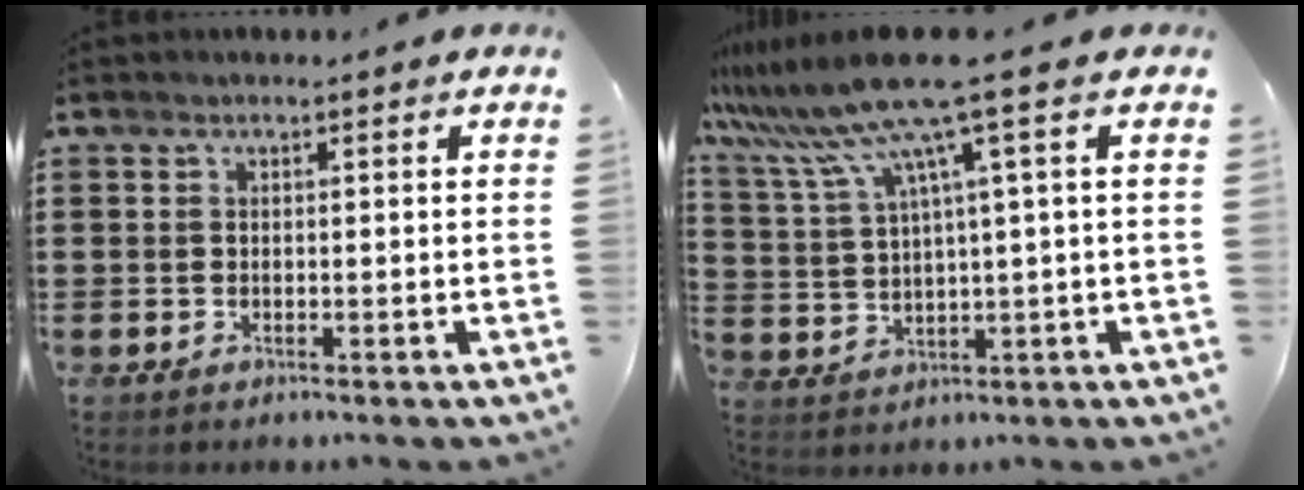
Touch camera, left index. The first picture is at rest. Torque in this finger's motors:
{"motor_torque": [2.14, 0.00, 0.98, 0.21]}